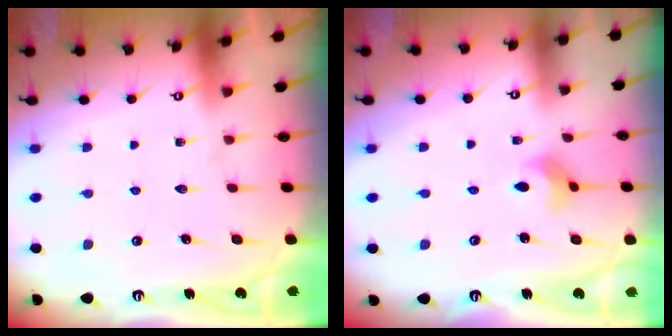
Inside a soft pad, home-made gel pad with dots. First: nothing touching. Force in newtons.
{"total": 3.2, "press": 3.2, "slide": 0.5}